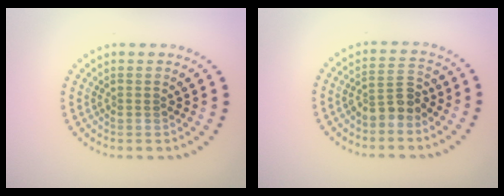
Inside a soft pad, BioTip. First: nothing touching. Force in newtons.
{"total": 2.7, "press": 2.5, "slide": 1.1}